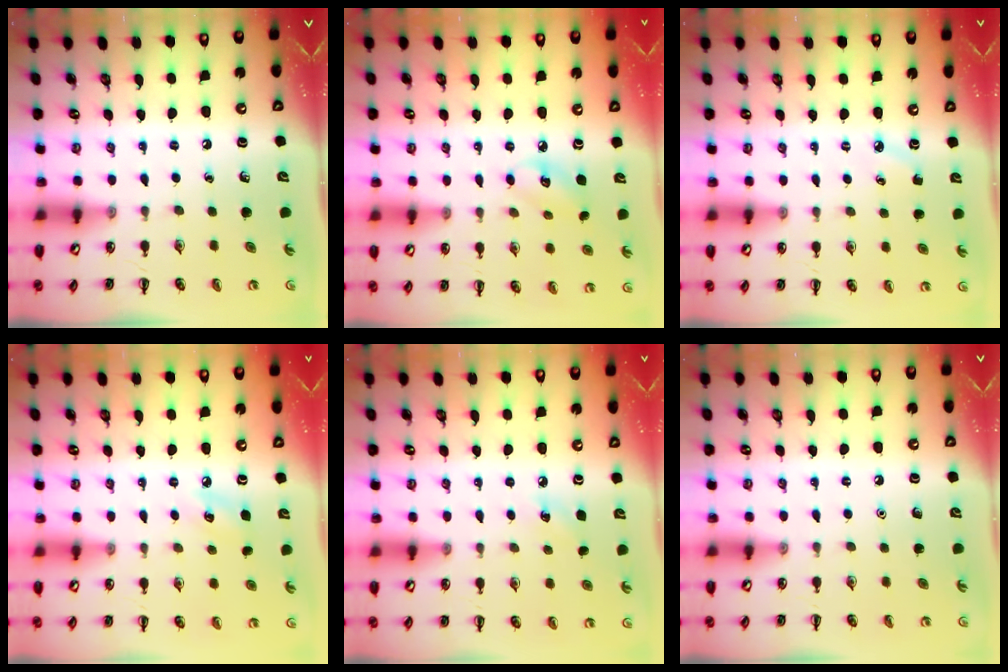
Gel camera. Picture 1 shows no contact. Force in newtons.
{"total": 5.2, "press": 5.1, "slide": 0.9}
{"total": 2.0, "press": 1.9, "slide": 0.7}
{"total": 6.6, "press": 6.3, "slide": 1.7}
{"total": 4.8, "press": 4.6, "slide": 1.3}
{"total": 1.5, "press": 1.5, "slide": 0.1}